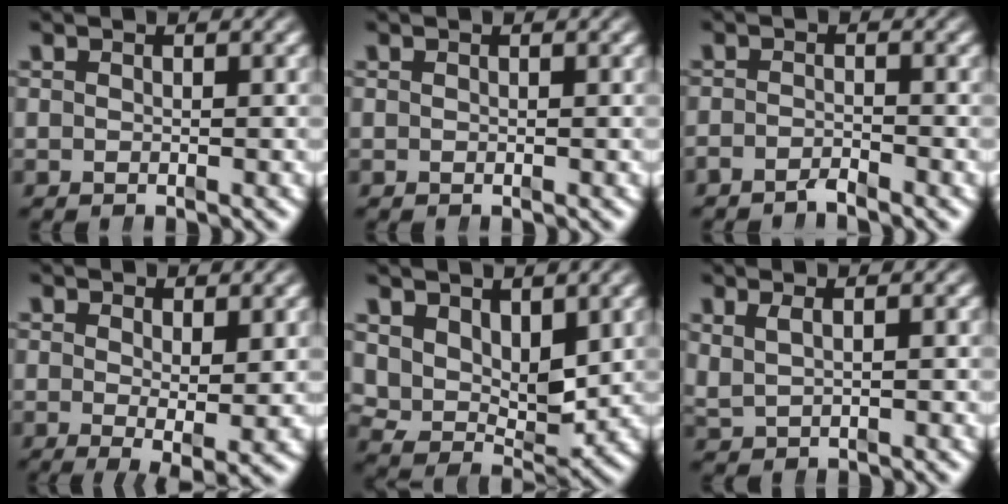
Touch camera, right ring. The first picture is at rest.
{"total": 0.0}
{"total": 1.8, "force": [-1.8, 0.0, 0.3], "torque": [0.000, -0.002, -0.033]}
{"total": 2.8, "force": [-0.5, 0.2, 2.8], "torque": [-0.035, -0.024, 0.003]}
{"total": 6.2, "force": [2.2, 4.3, 3.9], "torque": [-0.081, -0.027, 0.042]}
{"total": 1.6, "force": [0.9, 0.8, 1.1], "torque": [-0.027, 0.001, 0.024]}